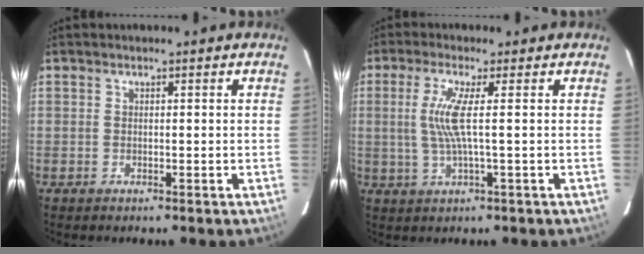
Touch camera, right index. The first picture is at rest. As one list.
[{"total": 5.8, "force": [0.5, -0.5, 5.8], "torque": [-0.122, -0.003, 0.015]}]